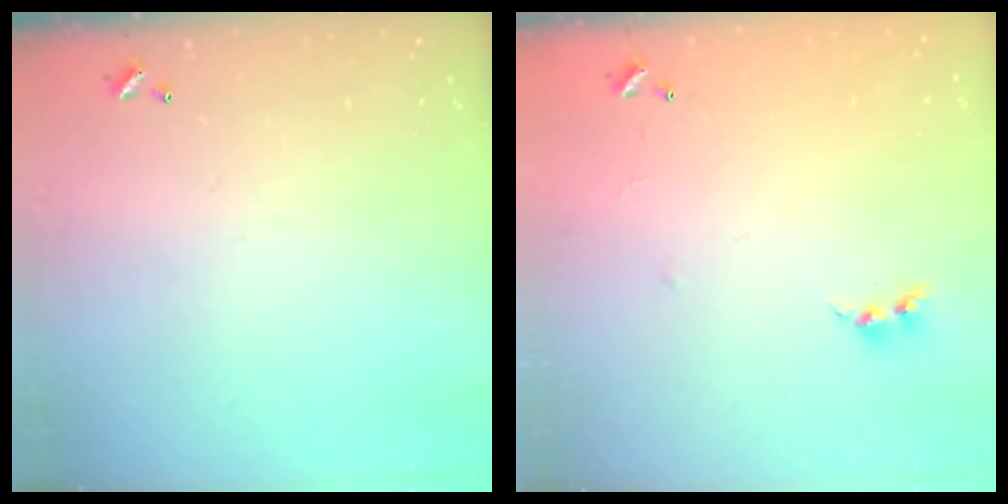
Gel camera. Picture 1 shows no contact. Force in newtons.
{"total": 6.8, "press": 6.8, "slide": 0.2}